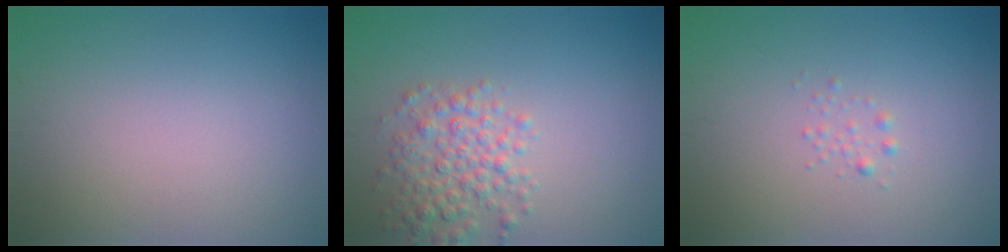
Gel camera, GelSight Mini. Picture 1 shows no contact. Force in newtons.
{"total": 3.9, "press": 3.9, "slide": 0.1}
{"total": 0.7, "press": 0.7, "slide": 0.0}